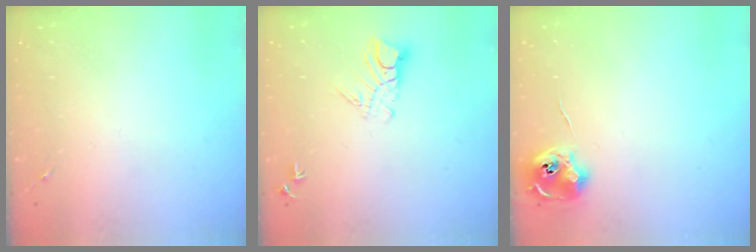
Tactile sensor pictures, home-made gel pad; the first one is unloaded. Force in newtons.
{"total": 7.6, "press": 7.5, "slide": 0.7}
{"total": 8.8, "press": 8.8, "slide": 0.1}